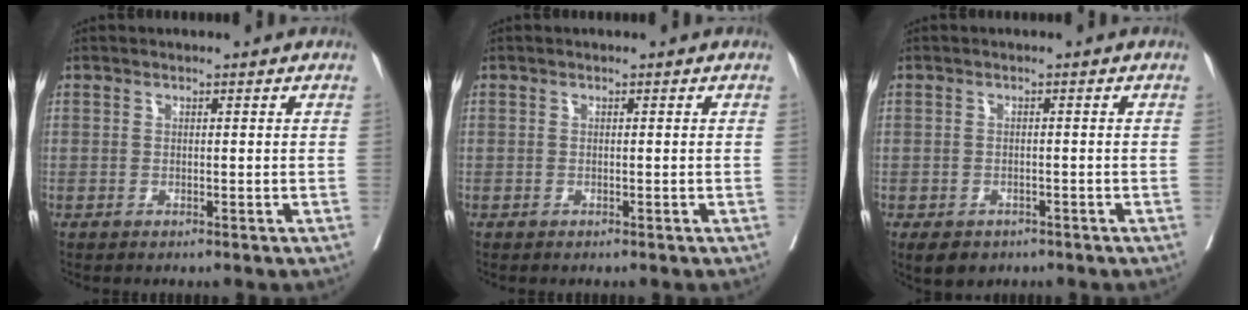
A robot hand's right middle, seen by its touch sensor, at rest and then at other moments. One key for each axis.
{"total": 0.0}
{"total": 4.8, "fx": -3.5, "fy": 2.8, "fz": 1.8, "tx": -0.021, "ty": -0.002, "tz": -0.046}